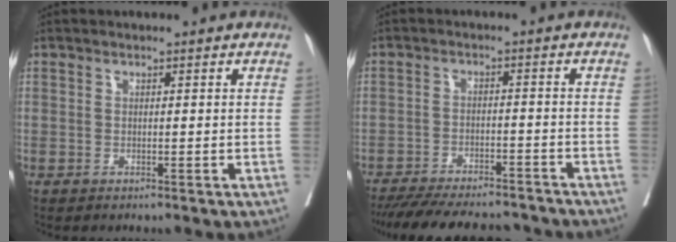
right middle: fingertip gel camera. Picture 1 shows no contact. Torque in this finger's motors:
{"motor_torque": [1.07, -1.07, 0.44, 0.17]}